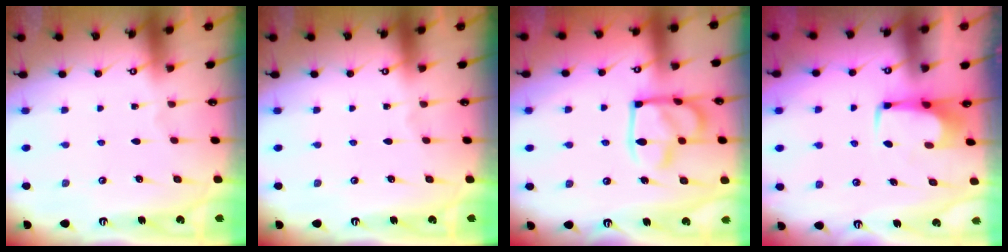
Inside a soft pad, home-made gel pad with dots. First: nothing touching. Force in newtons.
{"total": 0.0}
{"total": 14.3, "press": 14.2, "slide": 1.0}
{"total": 1.9, "press": 1.8, "slide": 0.6}